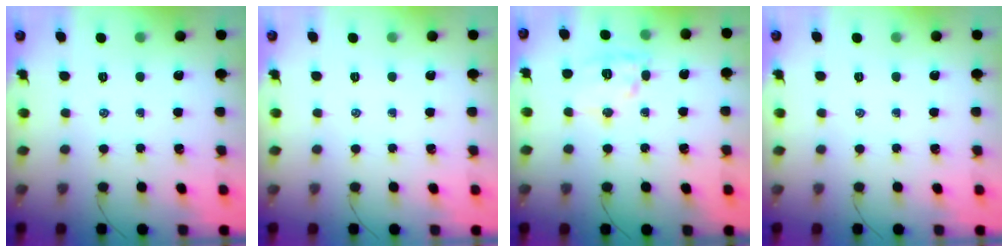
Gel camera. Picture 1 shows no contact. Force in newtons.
{"total": 0.0}
{"total": 10.8, "press": 10.7, "slide": 0.5}
{"total": 0.0}